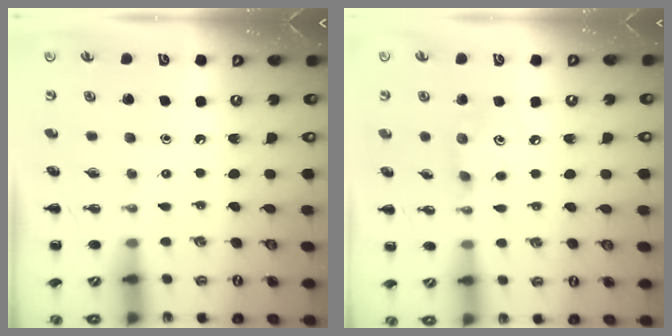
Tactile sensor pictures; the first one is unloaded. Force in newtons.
{"total": 3.9, "press": 3.8, "slide": 0.6}